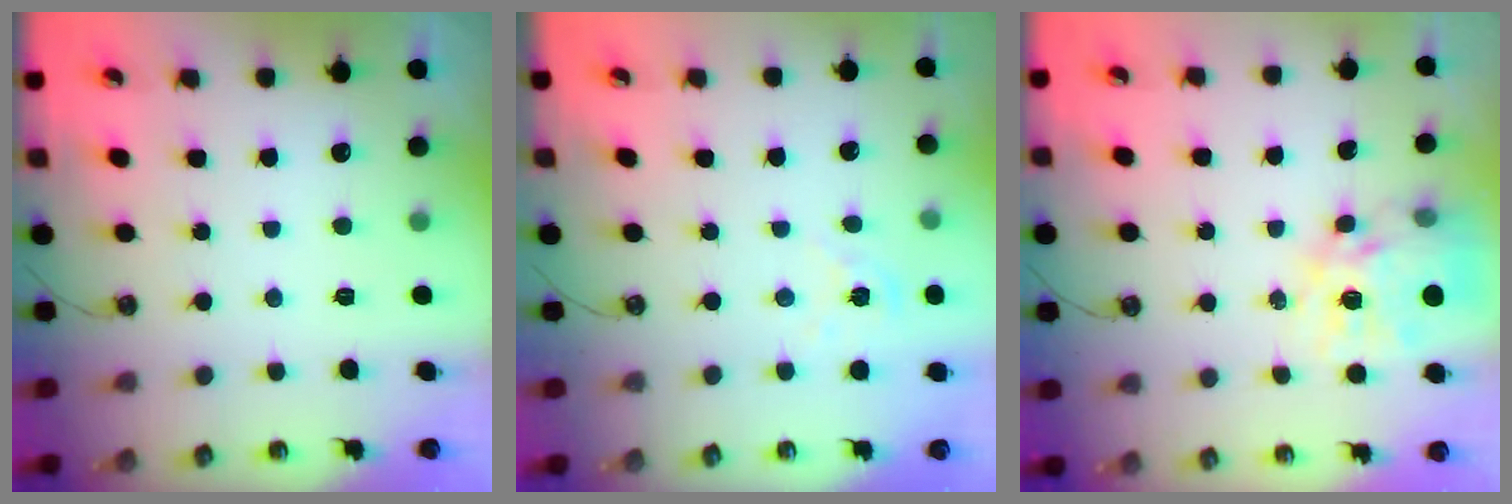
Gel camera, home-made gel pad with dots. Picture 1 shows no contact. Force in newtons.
{"total": 4.3, "press": 4.3, "slide": 0.5}
{"total": 14.4, "press": 14.4, "slide": 0.9}